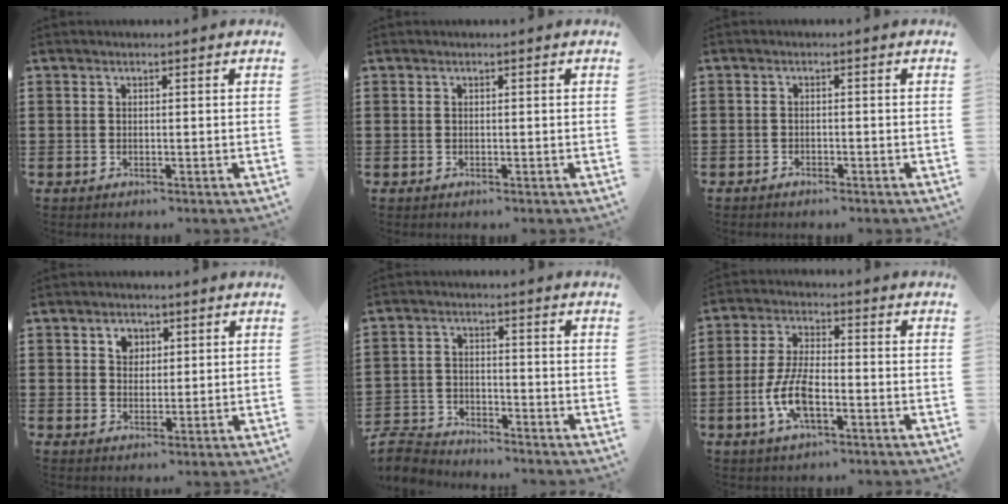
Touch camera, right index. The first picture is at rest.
{"total": 0.0}
{"total": 0.9, "force": [-0.8, 0.2, 0.1], "torque": [-0.005, 0.001, -0.017]}
{"total": 2.8, "force": [1.3, 2.2, 1.0], "torque": [-0.029, 0.009, 0.023]}
{"total": 4.7, "force": [-4.6, 0.9, 0.5], "torque": [-0.032, 0.000, -0.101]}
{"total": 8.1, "force": [-2.6, 3.1, 7.0], "torque": [-0.164, -0.010, -0.054]}